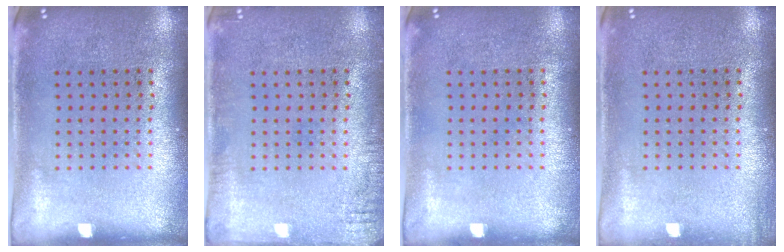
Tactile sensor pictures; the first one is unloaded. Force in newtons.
{"total": 1.5, "press": 1.5, "slide": 0.3}
{"total": 0.0}
{"total": 0.7, "press": 0.7, "slide": 0.0}